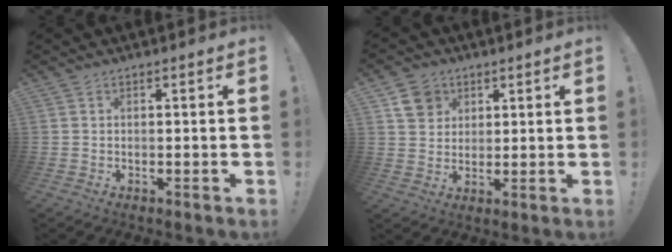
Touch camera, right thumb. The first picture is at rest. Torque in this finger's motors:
{"motor_torque": [0.48, 0.32, 0.29, 0.06, -0.02]}